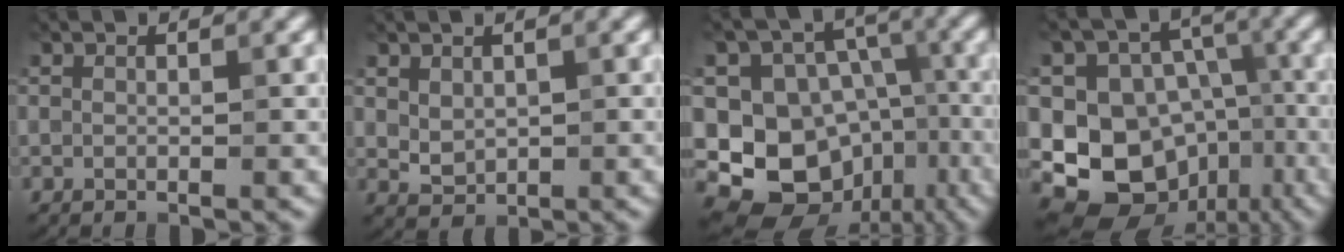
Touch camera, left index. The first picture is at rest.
{"total": 1.7, "force": [0.6, 1.3, 0.9], "torque": [-0.018, -0.005, 0.018]}
{"total": 10.8, "force": [-2.5, 9.4, 4.7], "torque": [-0.073, 0.003, -0.052]}
{"total": 10.4, "force": [-1.9, 9.0, 4.8], "torque": [-0.071, 0.000, -0.041]}